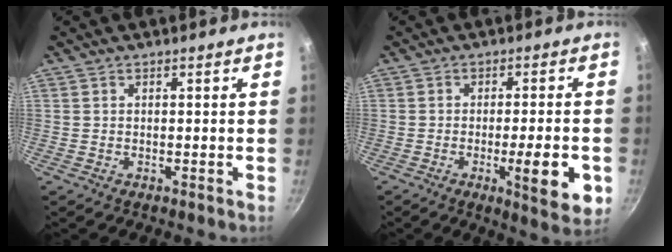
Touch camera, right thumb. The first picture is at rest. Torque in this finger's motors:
{"motor_torque": [0.87, 0.97, 1.06, 0.04, 0.21]}